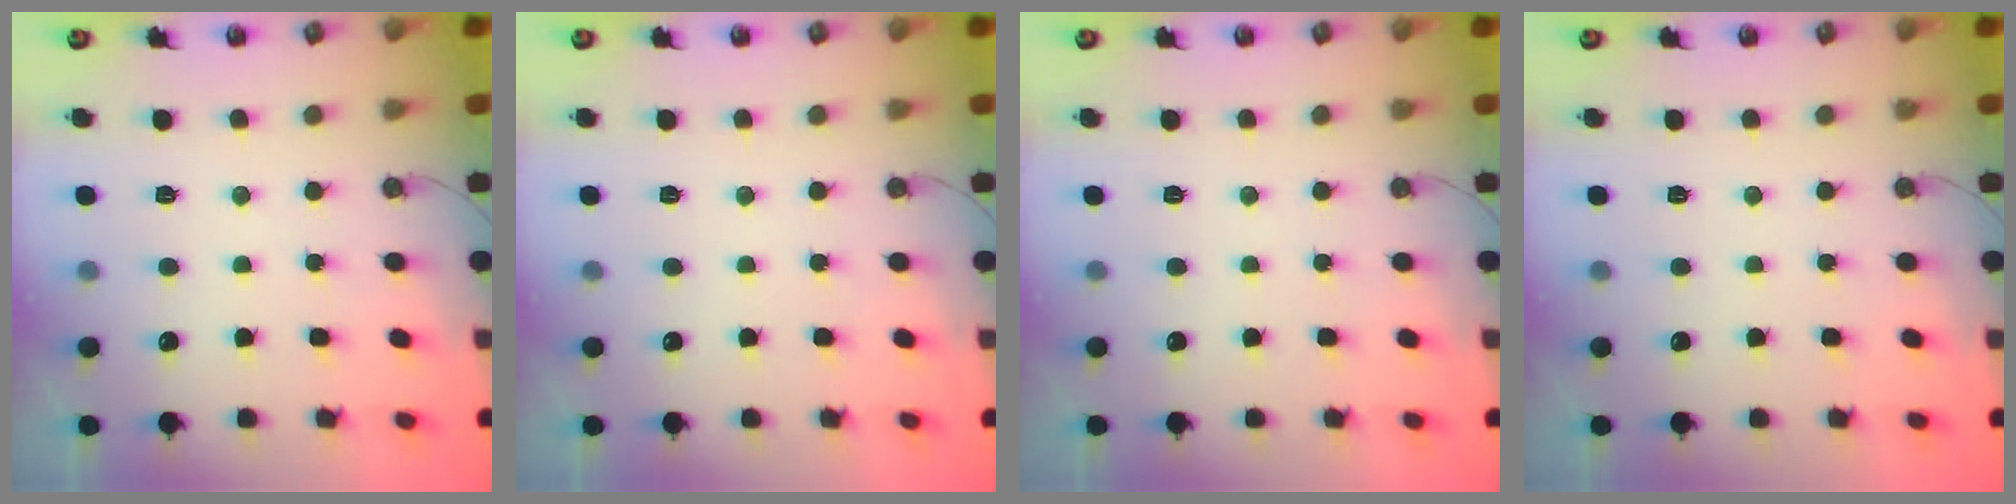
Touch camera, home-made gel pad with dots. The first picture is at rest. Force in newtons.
{"total": 0.0}
{"total": 0.0}
{"total": 0.0}